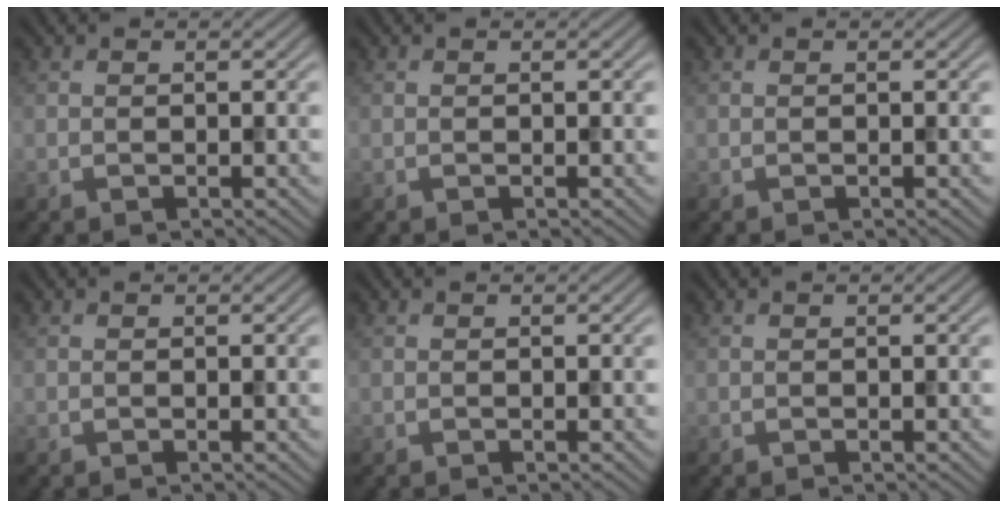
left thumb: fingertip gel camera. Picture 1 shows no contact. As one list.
[{"total": 0.0}, {"total": 0.0}, {"total": 0.0}, {"total": 0.0}, {"total": 0.0}]